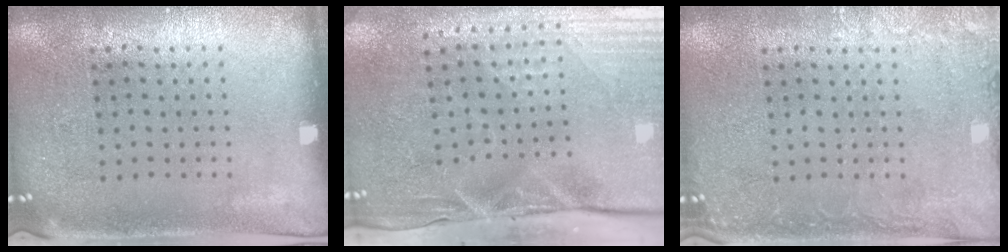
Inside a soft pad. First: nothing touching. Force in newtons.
{"total": 5.0, "press": 4.2, "slide": 2.7}
{"total": 2.6, "press": 2.6, "slide": 0.3}